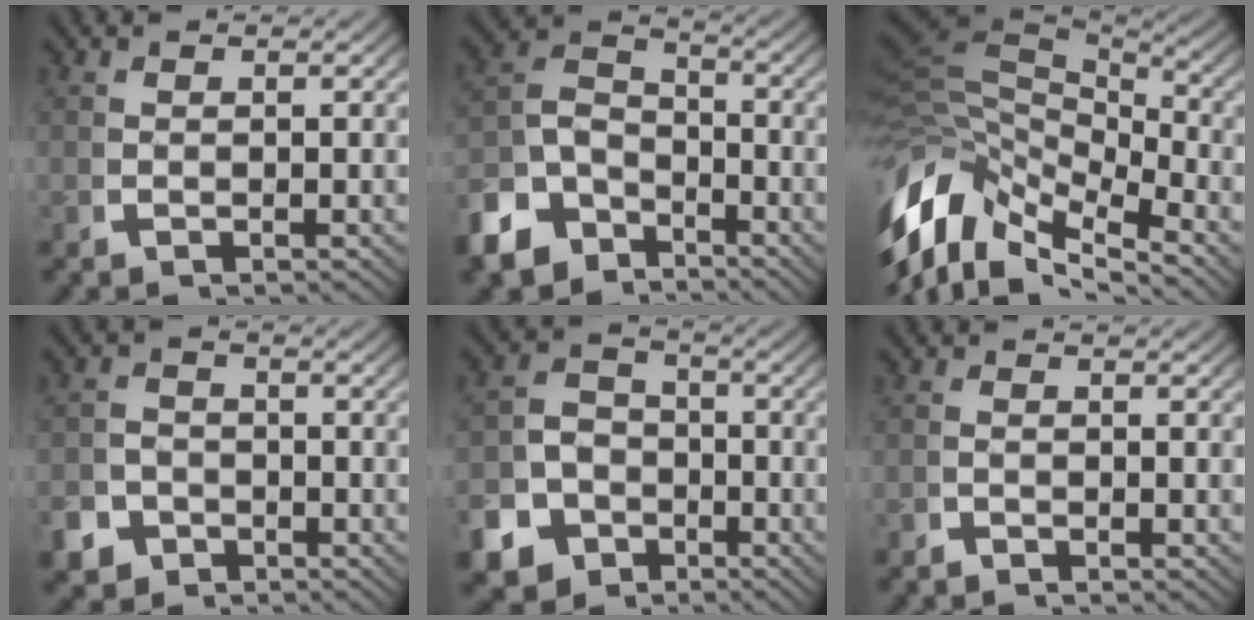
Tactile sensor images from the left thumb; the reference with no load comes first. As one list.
[{"total": 9.3, "force": [-3.6, 6.9, 5.0], "torque": [-0.090, -0.026, -0.060]}, {"total": 13.3, "force": [-1.6, 8.6, 10.0], "torque": [-0.223, -0.030, -0.006]}, {"total": 4.8, "force": [-3.3, 3.3, 1.0], "torque": [-0.020, -0.021, -0.053]}, {"total": 11.9, "force": [-5.3, 9.7, 4.5], "torque": [-0.070, -0.034, -0.094]}, {"total": 0.9, "force": [-0.9, 0.1, 0.0], "torque": [0.005, -0.003, -0.020]}]